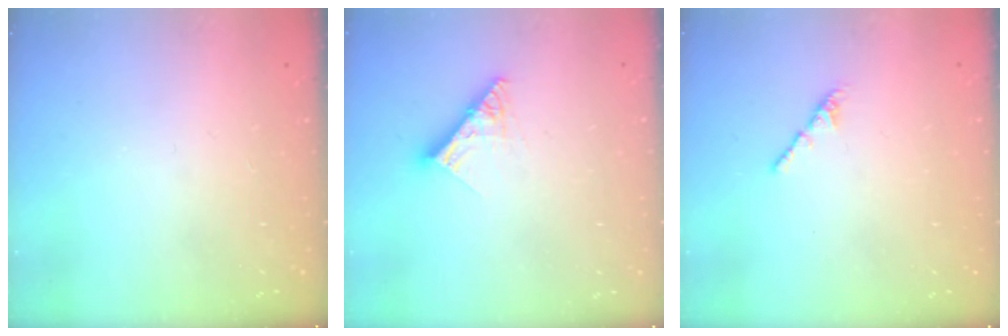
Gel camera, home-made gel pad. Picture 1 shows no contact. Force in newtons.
{"total": 10.0, "press": 9.9, "slide": 1.1}
{"total": 2.4, "press": 2.3, "slide": 0.8}